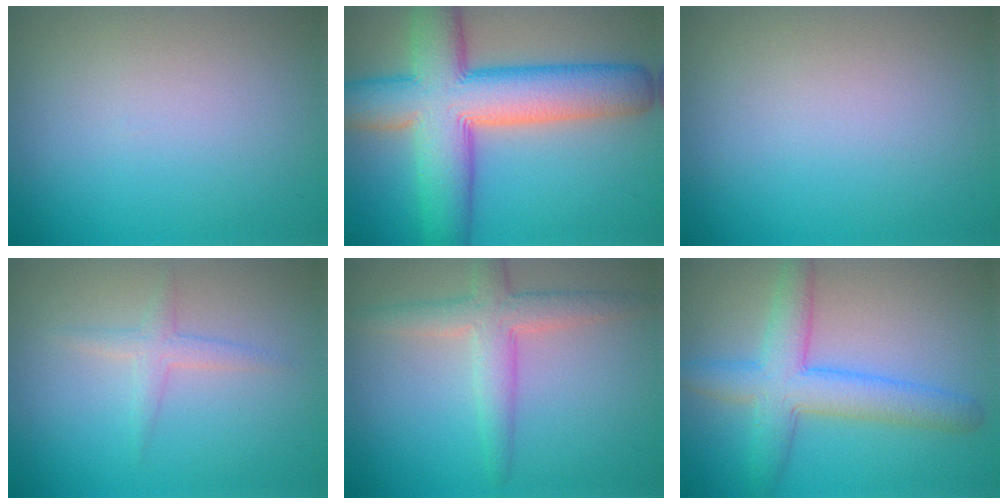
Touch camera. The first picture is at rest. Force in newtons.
{"total": 12.6, "press": 12.6, "slide": 0.6}
{"total": 0.0}
{"total": 1.5, "press": 1.5, "slide": 0.1}
{"total": 3.8, "press": 3.8, "slide": 0.2}
{"total": 5.4, "press": 5.4, "slide": 0.2}